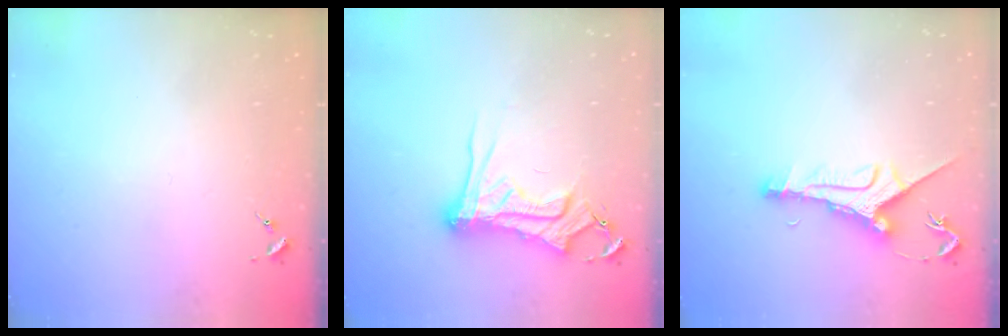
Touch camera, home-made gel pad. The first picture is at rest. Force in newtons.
{"total": 14.5, "press": 14.5, "slide": 1.1}
{"total": 12.0, "press": 12.0, "slide": 0.6}